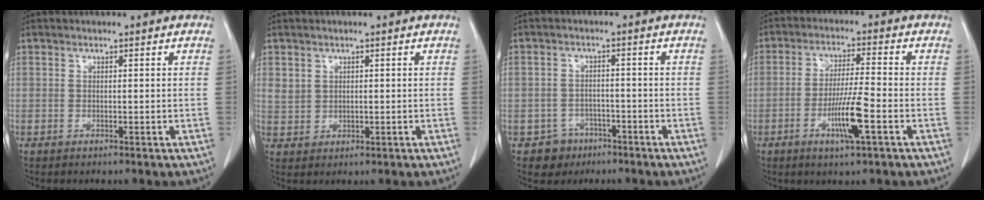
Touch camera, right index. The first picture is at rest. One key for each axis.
{"total": 2.7, "fx": 1.2, "fy": 2.3, "fz": 0.7, "tx": -0.011, "ty": -0.001, "tz": 0.028}
{"total": 4.3, "fx": -2.4, "fy": 3.6, "fz": -0.1, "tx": 0.006, "ty": 0.015, "tz": -0.033}
{"total": 7.8, "fx": -3.0, "fy": 0.2, "fz": 7.2, "tx": -0.136, "ty": -0.010, "tz": -0.055}